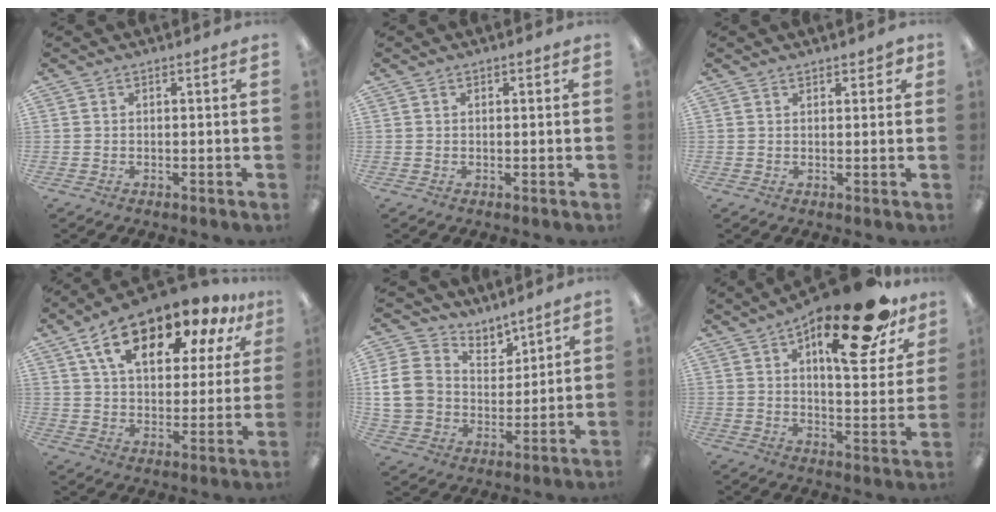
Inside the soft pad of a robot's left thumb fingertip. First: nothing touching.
{"total": 0.6, "force": [0.2, 0.3, 0.4], "torque": [0.000, 0.000, 0.002]}
{"total": 2.0, "force": [1.6, 0.9, 1.0], "torque": [-0.012, -0.002, 0.026]}
{"total": 17.9, "force": [12.4, 8.1, 10.0], "torque": [-0.174, -0.068, 0.213]}
{"total": 12.1, "force": [5.2, 10.0, 4.3], "torque": [-0.093, -0.023, 0.108]}
{"total": 23.3, "force": [14.1, 9.0, 16.1], "torque": [-0.219, -0.078, 0.225]}